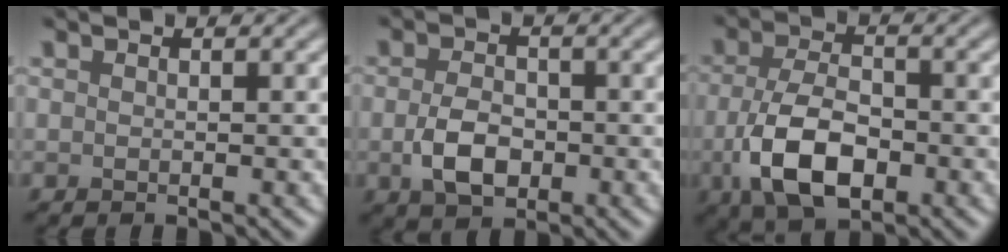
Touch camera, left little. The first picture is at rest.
{"total": 3.9, "force": [-1.0, 2.6, 2.7], "torque": [-0.060, -0.005, -0.022]}
{"total": 7.0, "force": [-2.3, 3.7, 5.4], "torque": [-0.121, -0.010, -0.044]}